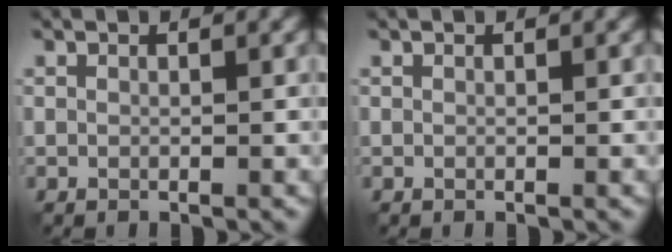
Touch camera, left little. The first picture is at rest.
{"total": 0.0}